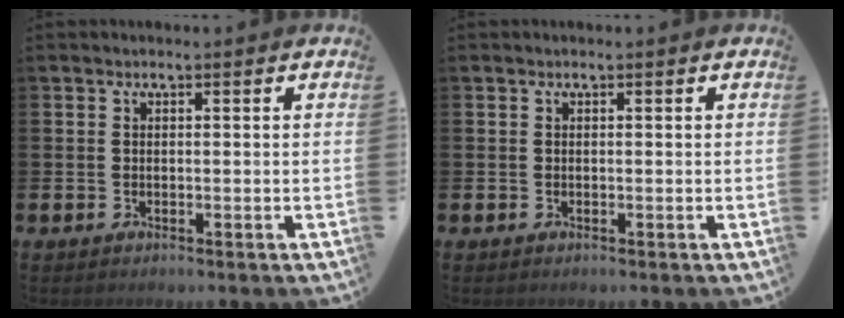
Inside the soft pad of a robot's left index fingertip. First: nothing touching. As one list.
[{"total": 0.0}]